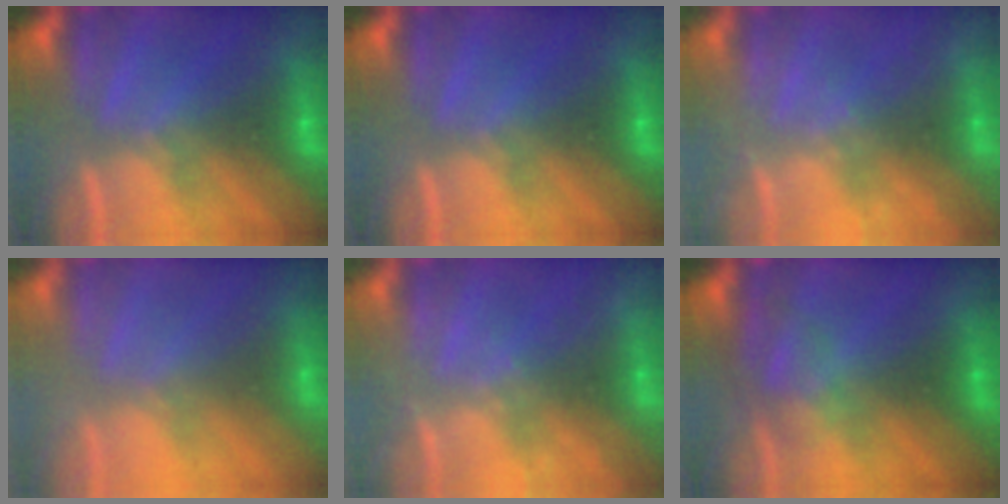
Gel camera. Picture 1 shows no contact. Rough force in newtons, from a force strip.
{"total": 0.0}
{"total": 2.3}
{"total": 2.8}
{"total": 2.3}
{"total": 2.5}